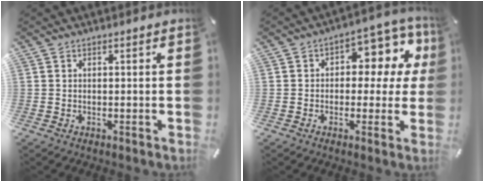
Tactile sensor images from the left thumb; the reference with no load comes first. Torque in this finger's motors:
{"motor_torque": [1.22, 2.22, 0.75, -0.65, 0.27]}